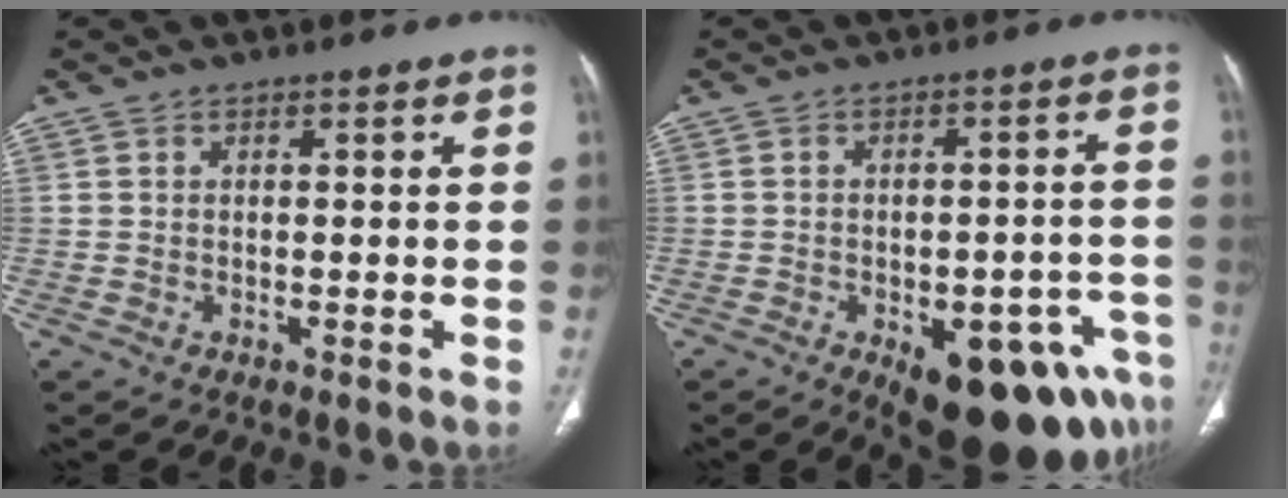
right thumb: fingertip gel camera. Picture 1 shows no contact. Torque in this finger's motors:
{"motor_torque": [2.34, 1.65, 1.38, -0.96, 0.41]}